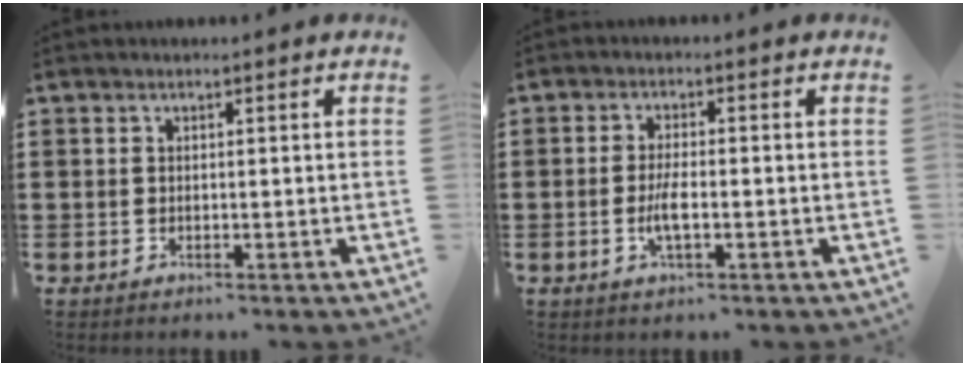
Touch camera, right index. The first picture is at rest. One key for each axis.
{"total": 3.7, "fx": -0.9, "fy": 0.9, "fz": 3.4, "tx": -0.074, "ty": -0.003, "tz": -0.021}